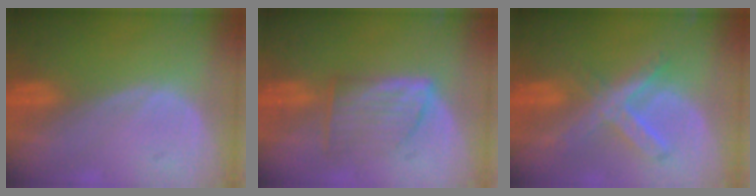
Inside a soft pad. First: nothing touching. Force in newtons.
{"total": 6.3, "press": 5.9, "slide": 2.1}
{"total": 7.0, "press": 6.2, "slide": 3.3}